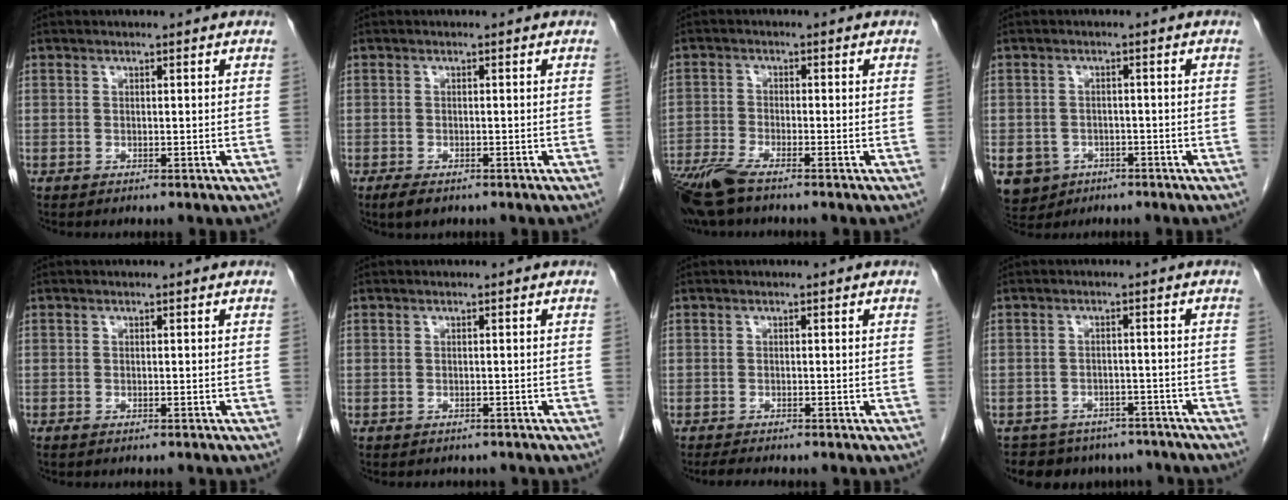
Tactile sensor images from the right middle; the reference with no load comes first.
{"total": 2.4, "force": [-1.6, 1.0, 1.5], "torque": [-0.032, -0.004, -0.020]}
{"total": 7.0, "force": [-5.3, 0.9, 4.4], "torque": [-0.090, -0.018, -0.103]}
{"total": 7.1, "force": [-3.6, 5.9, 1.8], "torque": [-0.043, 0.003, -0.050]}
{"total": 1.4, "force": [-1.2, 0.4, 0.7], "torque": [-0.011, -0.002, -0.014]}
{"total": 2.6, "force": [-2.3, 1.1, 0.4], "torque": [-0.011, -0.001, -0.028]}
{"total": 2.1, "force": [-1.9, 0.1, 0.9], "torque": [-0.021, -0.008, -0.030]}
{"total": 9.4, "force": [-7.9, 4.9, 1.0], "torque": [-0.010, 0.016, -0.091]}